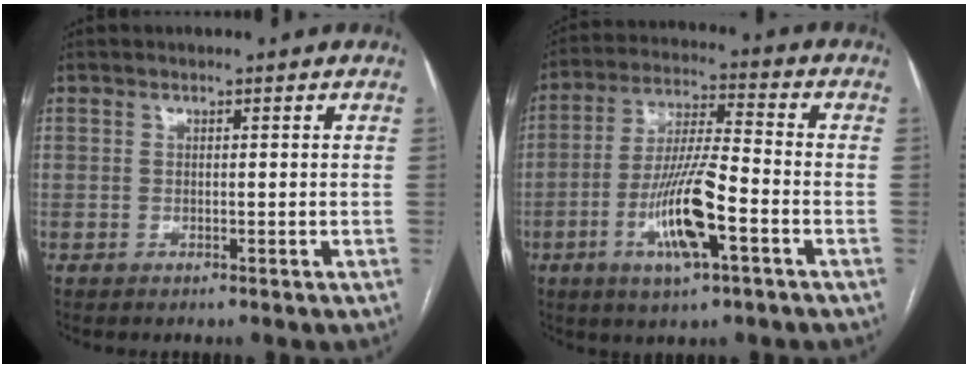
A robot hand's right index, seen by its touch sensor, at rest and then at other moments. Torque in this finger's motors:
{"motor_torque": [1.58, -0.57, 0.28, 0.21]}